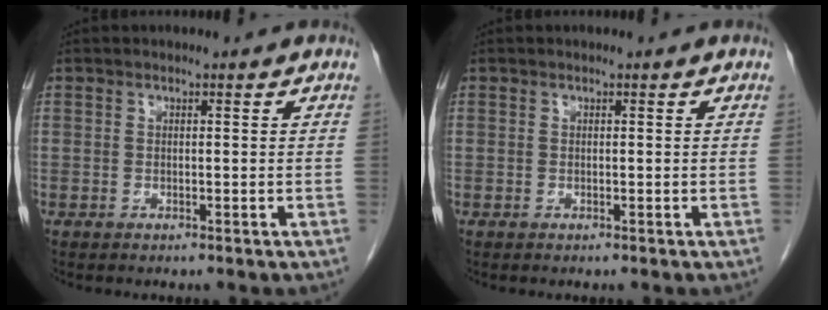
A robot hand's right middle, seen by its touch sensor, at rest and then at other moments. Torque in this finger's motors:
{"motor_torque": [-0.06, -0.06, -0.02, -0.01]}